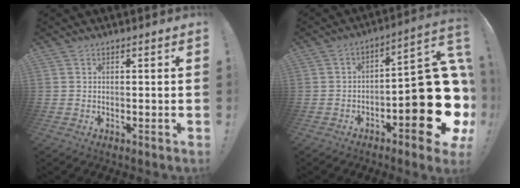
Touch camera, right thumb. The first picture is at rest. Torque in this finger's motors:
{"motor_torque": [2.57, 2.44, 1.53, -1.24, 0.45]}